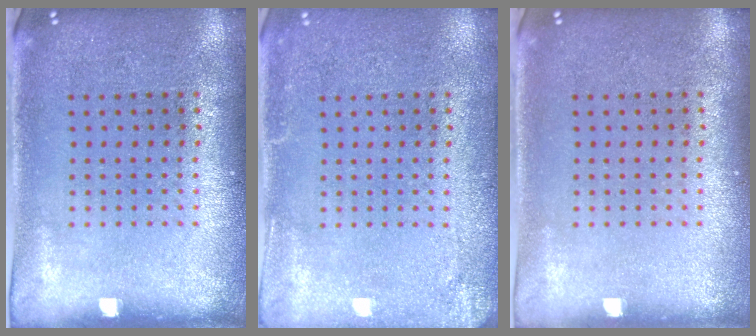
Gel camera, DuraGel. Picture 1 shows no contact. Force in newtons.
{"total": 2.1, "press": 2.1, "slide": 0.2}
{"total": 0.0}